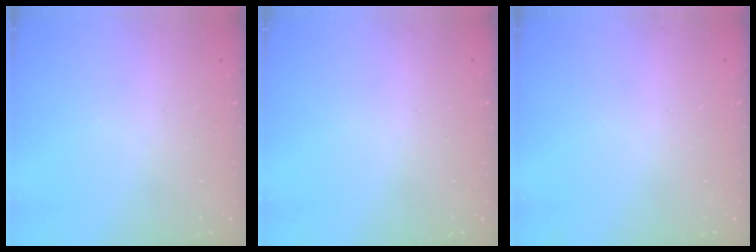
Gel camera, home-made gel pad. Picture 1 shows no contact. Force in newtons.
{"total": 0.0}
{"total": 0.0}